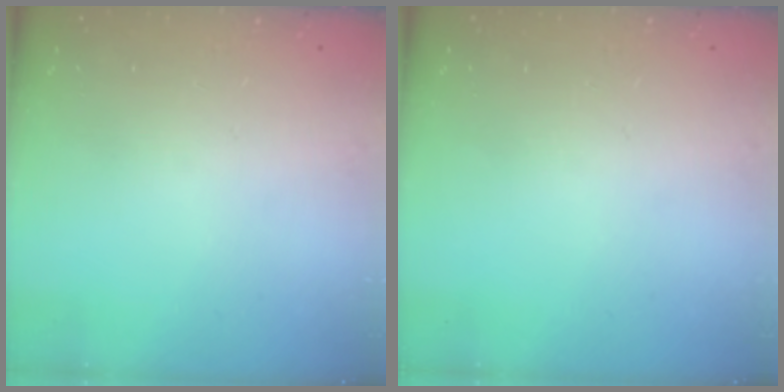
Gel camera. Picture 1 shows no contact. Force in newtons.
{"total": 0.0}